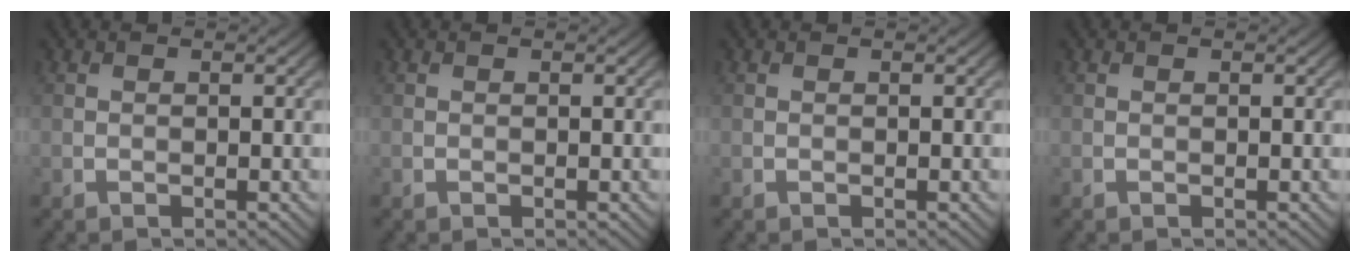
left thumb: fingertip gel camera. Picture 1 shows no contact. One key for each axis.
{"total": 0.0}
{"total": 0.0}
{"total": 0.0}